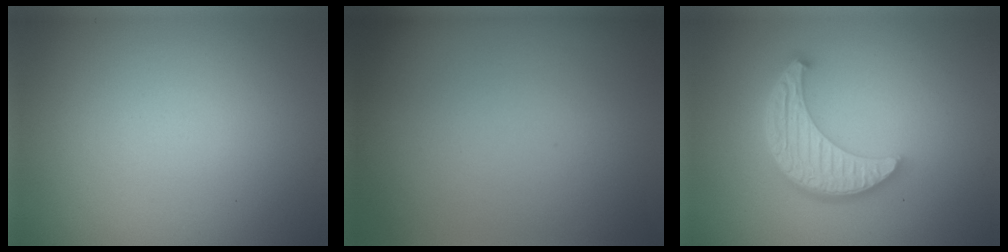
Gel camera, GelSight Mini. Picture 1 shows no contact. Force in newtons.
{"total": 0.0}
{"total": 5.7, "press": 4.3, "slide": 3.7}